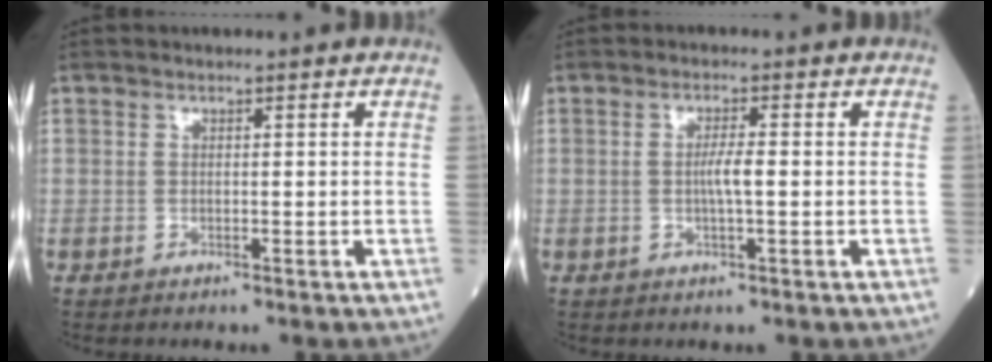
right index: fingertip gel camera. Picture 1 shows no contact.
{"total": 2.7, "force": [-0.2, 0.1, 2.7], "torque": [-0.050, 0.000, -0.005]}